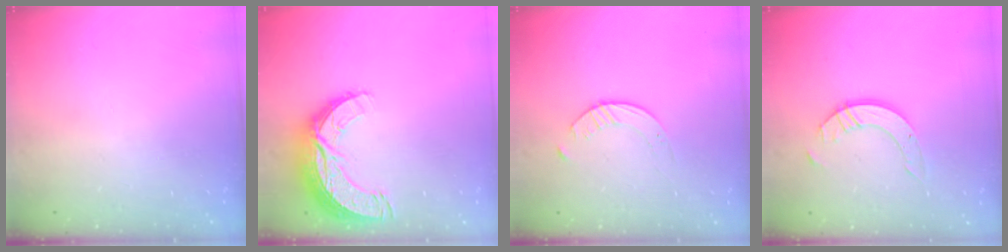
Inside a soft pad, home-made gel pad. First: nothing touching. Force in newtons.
{"total": 12.7, "press": 12.6, "slide": 0.9}
{"total": 3.5, "press": 3.5, "slide": 0.4}
{"total": 8.1, "press": 8.1, "slide": 0.7}